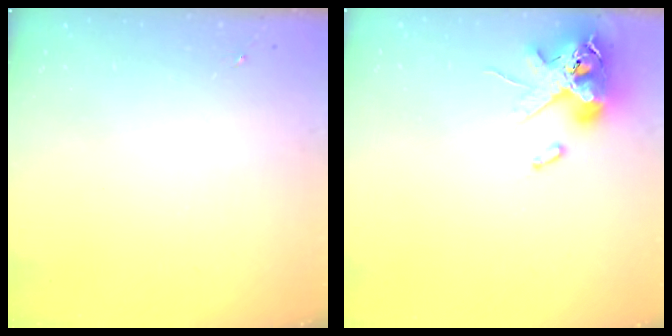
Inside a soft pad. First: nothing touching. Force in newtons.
{"total": 12.9, "press": 12.7, "slide": 2.2}